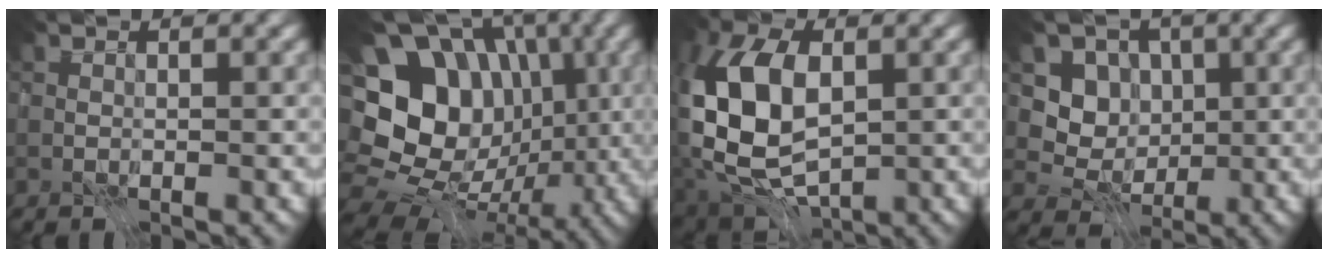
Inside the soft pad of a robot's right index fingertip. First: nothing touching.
{"total": 15.2, "force": [0.4, 12.4, 8.8], "torque": [-0.133, 0.012, 0.006]}
{"total": 11.1, "force": [0.2, 7.0, 8.6], "torque": [-0.191, 0.001, -0.010]}
{"total": 4.5, "force": [0.2, 4.1, 1.8], "torque": [-0.025, -0.010, -0.015]}